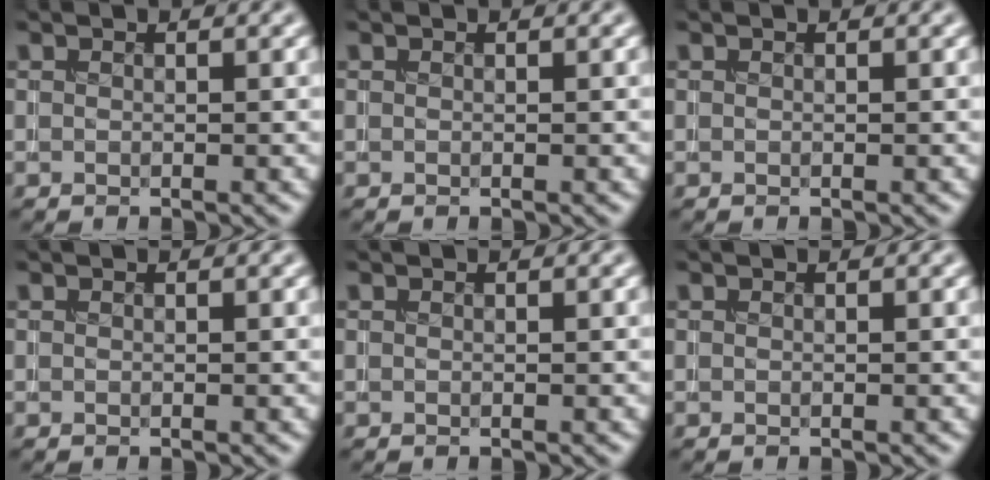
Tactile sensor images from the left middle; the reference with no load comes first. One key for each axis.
{"total": 0.0}
{"total": 0.0}
{"total": 0.0}
{"total": 0.0}
{"total": 0.0}